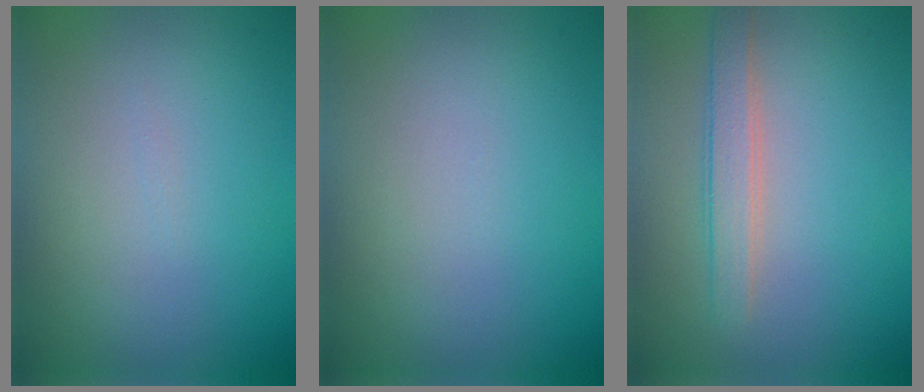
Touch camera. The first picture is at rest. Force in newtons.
{"total": 0.0}
{"total": 2.4, "press": 2.4, "slide": 0.2}